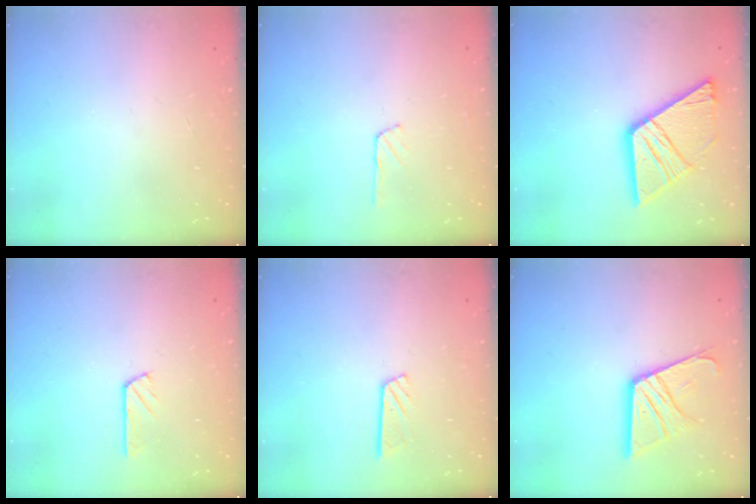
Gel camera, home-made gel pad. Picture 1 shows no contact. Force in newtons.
{"total": 2.3, "press": 2.3, "slide": 0.2}
{"total": 19.2, "press": 19.1, "slide": 2.1}
{"total": 2.9, "press": 2.9, "slide": 0.5}
{"total": 4.5, "press": 4.5, "slide": 0.2}
{"total": 15.3, "press": 15.2, "slide": 1.5}